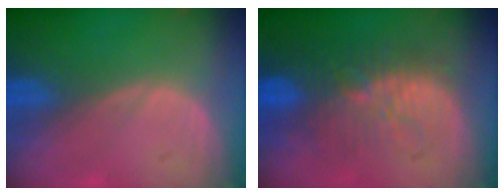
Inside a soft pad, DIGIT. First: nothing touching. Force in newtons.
{"total": 10.7, "press": 9.9, "slide": 4.2}